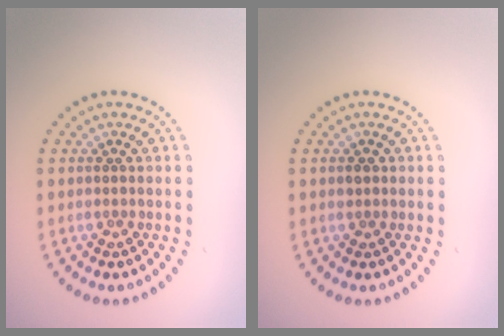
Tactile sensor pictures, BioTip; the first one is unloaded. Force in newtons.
{"total": 0.7, "press": 0.7, "slide": 0.2}